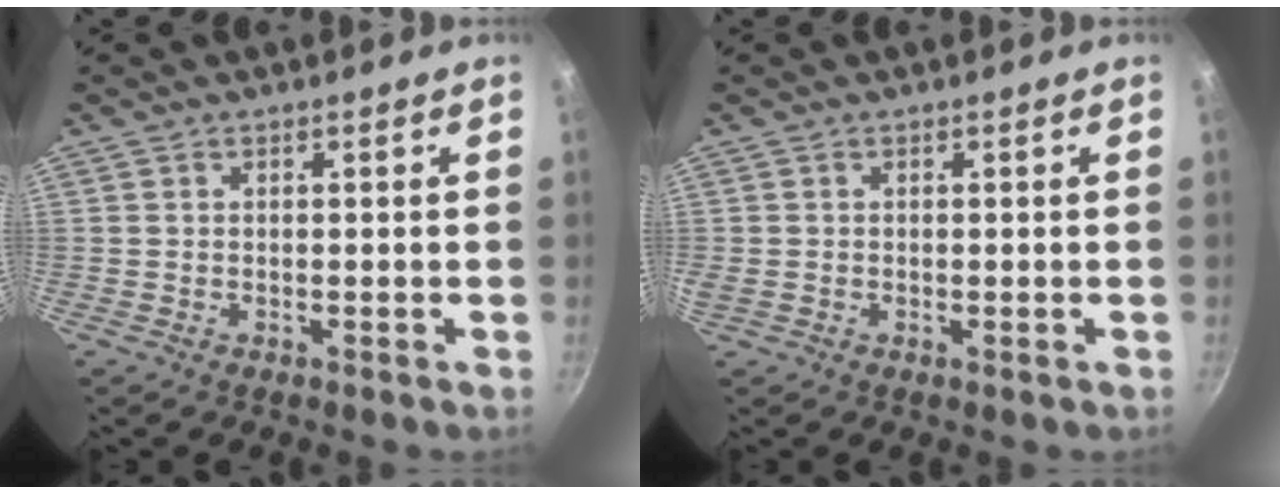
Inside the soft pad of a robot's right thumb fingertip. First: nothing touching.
{"total": 1.3, "force": [-0.1, 0.8, 1.0], "torque": [-0.018, -0.001, -0.005]}